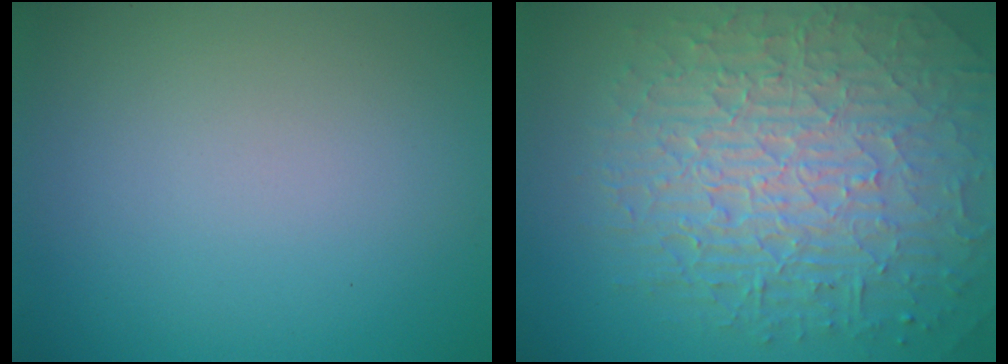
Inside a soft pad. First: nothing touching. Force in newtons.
{"total": 10.0, "press": 6.6, "slide": 7.5}